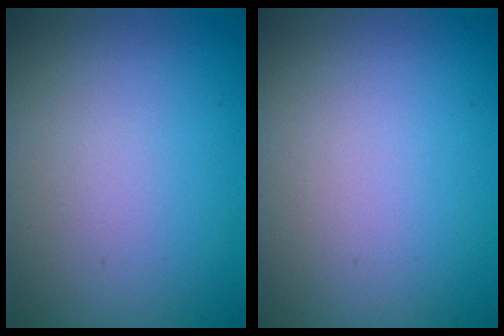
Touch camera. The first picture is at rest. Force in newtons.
{"total": 0.0}